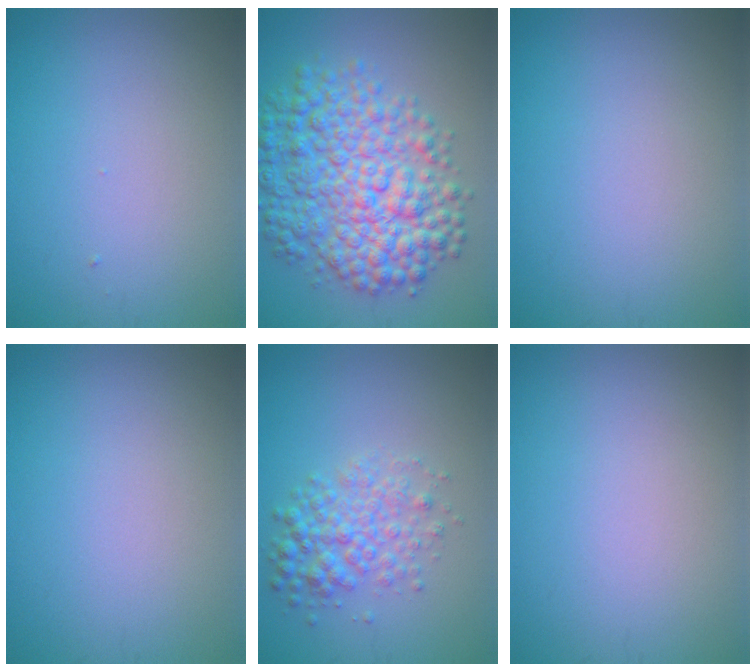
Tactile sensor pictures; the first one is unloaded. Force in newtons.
{"total": 9.6, "press": 9.6, "slide": 0.1}
{"total": 0.0}
{"total": 0.0}
{"total": 3.6, "press": 3.6, "slide": 0.0}
{"total": 0.0}